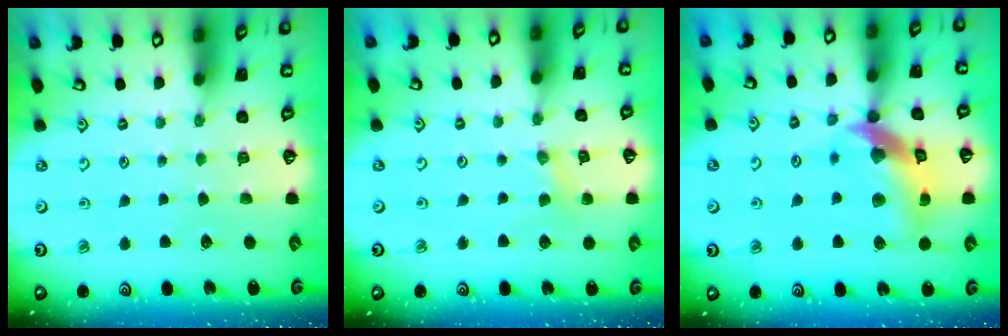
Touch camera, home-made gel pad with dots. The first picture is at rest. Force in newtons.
{"total": 2.5, "press": 2.5, "slide": 0.4}
{"total": 14.3, "press": 14.2, "slide": 2.1}